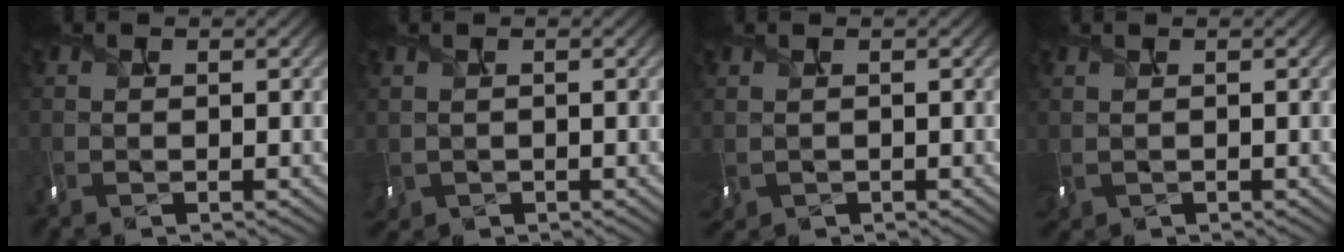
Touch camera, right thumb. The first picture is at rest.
{"total": 2.7, "force": [-0.3, 2.0, 1.8], "torque": [-0.050, -0.012, 0.006]}
{"total": 2.1, "force": [-0.1, 1.5, 1.5], "torque": [-0.045, -0.009, 0.005]}
{"total": 1.6, "force": [0.2, 1.0, 1.3], "torque": [-0.037, -0.004, 0.008]}